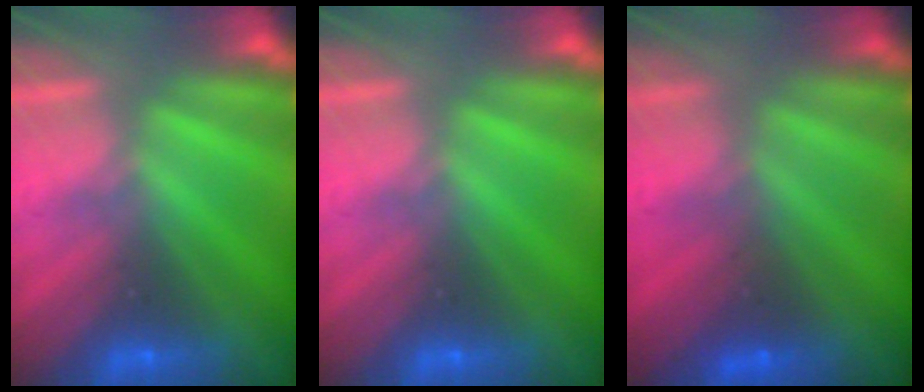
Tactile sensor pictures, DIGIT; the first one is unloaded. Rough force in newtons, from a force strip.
{"total": 0.0}
{"total": 1.7}